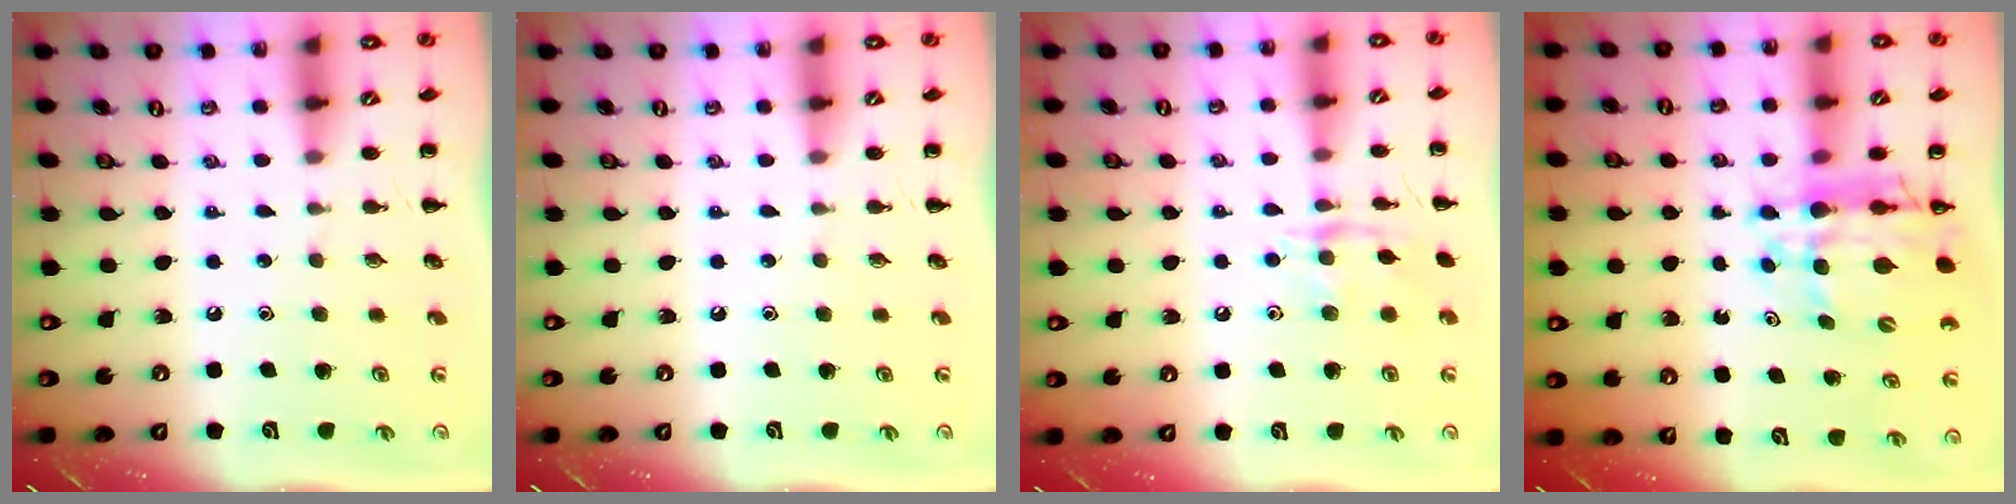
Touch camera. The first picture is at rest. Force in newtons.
{"total": 0.0}
{"total": 9.8, "press": 9.8, "slide": 0.7}
{"total": 11.2, "press": 10.7, "slide": 3.3}